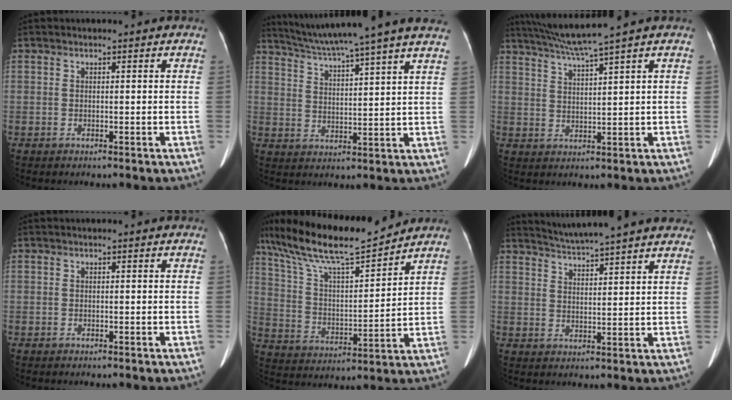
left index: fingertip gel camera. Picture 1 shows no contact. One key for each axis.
{"total": 19.1, "fx": 16.5, "fy": -1.7, "fz": 9.4, "tx": -0.163, "ty": -0.005, "tz": 0.229}
{"total": 6.8, "fx": 5.7, "fy": -2.2, "fz": 3.2, "tx": -0.061, "ty": 0.000, "tz": 0.108}
{"total": 0.0}
{"total": 17.2, "fx": 14.4, "fy": 1.7, "fz": 9.2, "tx": -0.177, "ty": 0.010, "tz": 0.263}
{"total": 15.0, "fx": 13.7, "fy": 0.1, "fz": 6.0, "tx": -0.104, "ty": 0.010, "tz": 0.185}